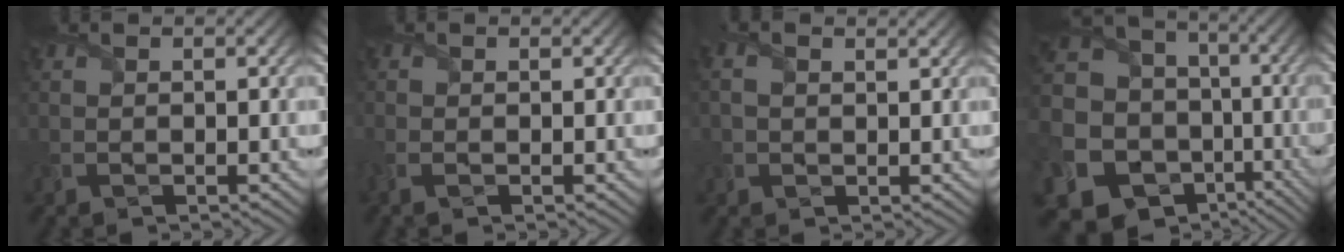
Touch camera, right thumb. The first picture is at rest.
{"total": 1.9, "force": [-0.7, 1.1, 1.3], "torque": [-0.041, -0.006, -0.018]}
{"total": 1.9, "force": [0.7, 1.0, 1.5], "torque": [-0.040, 0.003, 0.014]}
{"total": 19.8, "force": [-4.8, 17.1, 8.7], "torque": [-0.245, -0.015, -0.061]}